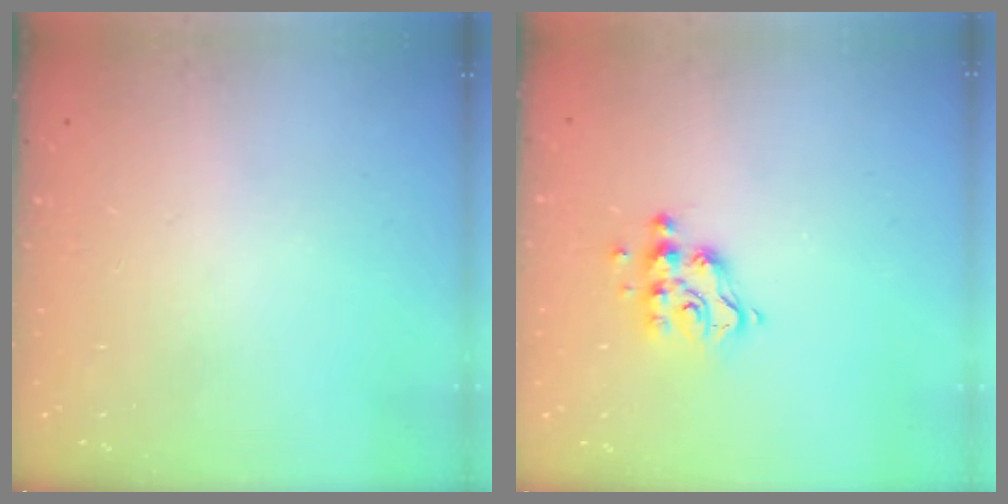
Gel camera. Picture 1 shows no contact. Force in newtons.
{"total": 8.3, "press": 8.3, "slide": 0.4}